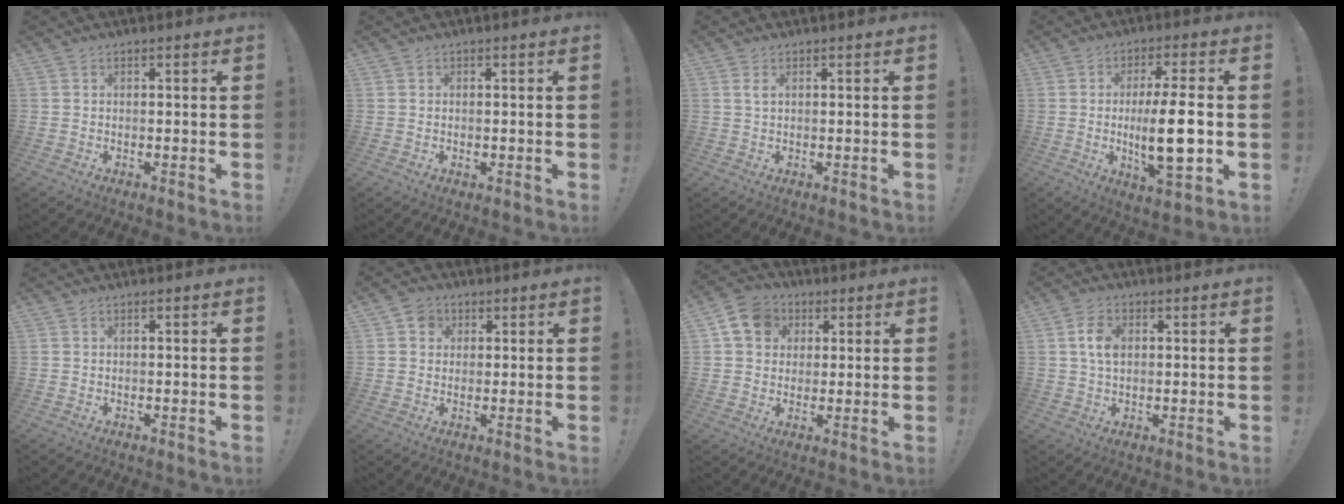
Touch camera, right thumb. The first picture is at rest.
{"total": 0.6, "force": [-0.4, 0.3, 0.2], "torque": [-0.001, 0.000, -0.007]}
{"total": 1.6, "force": [0.7, 0.4, 1.4], "torque": [-0.023, -0.001, 0.010]}
{"total": 14.7, "force": [-1.5, 3.1, 14.3], "torque": [-0.246, -0.007, -0.033]}
{"total": 0.0}
{"total": 4.4, "force": [1.4, 3.9, 1.4], "torque": [-0.021, 0.001, 0.026]}
{"total": 11.1, "force": [3.5, 9.4, 4.7], "torque": [-0.066, 0.000, 0.072]}
{"total": 6.2, "force": [1.2, 4.1, 4.5], "torque": [-0.078, 0.003, 0.020]}